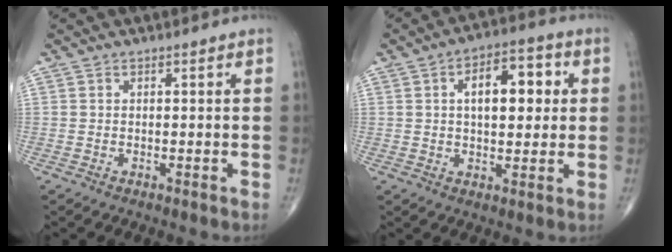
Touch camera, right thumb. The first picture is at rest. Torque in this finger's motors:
{"motor_torque": [1.05, 3.46, 1.23, 0.39, 0.09]}